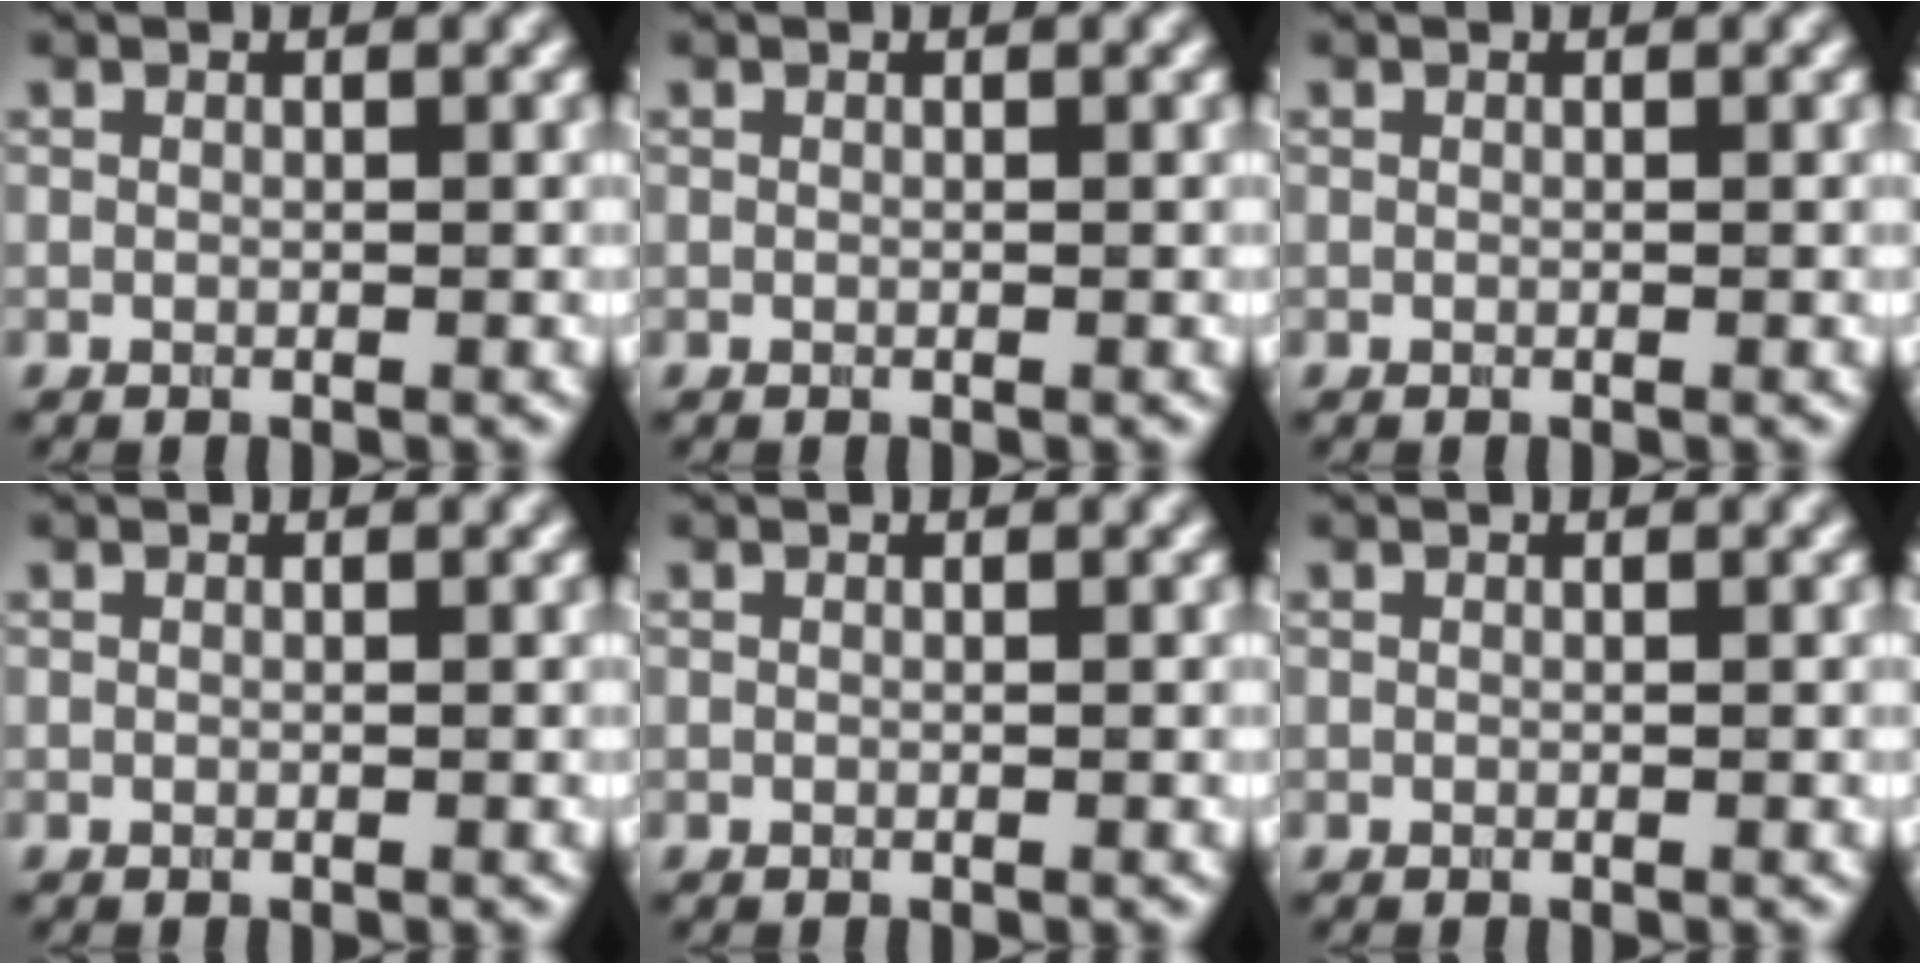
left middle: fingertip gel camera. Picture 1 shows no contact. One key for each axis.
{"total": 0.0}
{"total": 0.0}
{"total": 0.0}
{"total": 0.0}
{"total": 0.0}